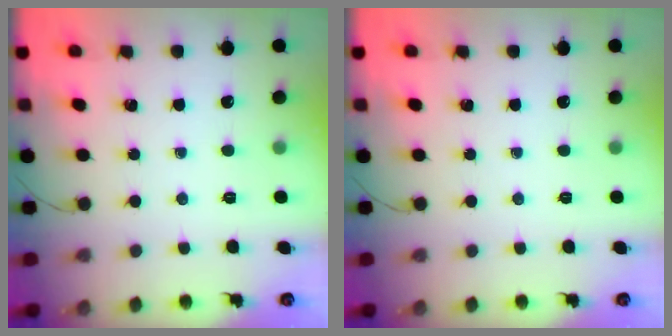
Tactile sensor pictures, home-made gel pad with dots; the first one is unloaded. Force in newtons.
{"total": 0.0}